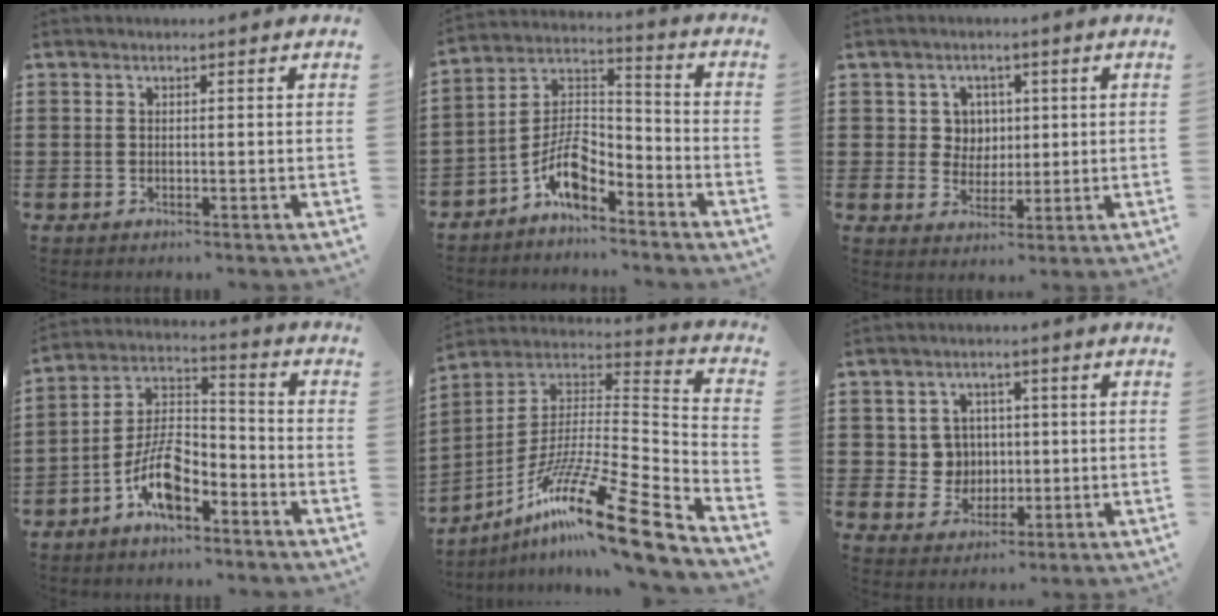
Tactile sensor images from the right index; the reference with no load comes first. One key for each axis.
{"total": 8.1, "fx": -5.5, "fy": 3.2, "fz": 5.1, "tx": -0.116, "ty": -0.009, "tz": -0.109}
{"total": 4.4, "fx": 1.2, "fy": 4.1, "fz": 1.1, "tx": -0.041, "ty": 0.015, "tz": 0.020}
{"total": 9.4, "fx": -5.7, "fy": 3.7, "fz": 6.5, "tx": -0.147, "ty": -0.001, "tz": -0.110}
{"total": 17.6, "fx": -11.6, "fy": 1.8, "fz": 13.1, "tx": -0.232, "ty": 0.016, "tz": -0.211}
{"total": 4.7, "fx": 0.6, "fy": 4.5, "fz": 1.2, "tx": -0.045, "ty": 0.015, "tz": 0.008}